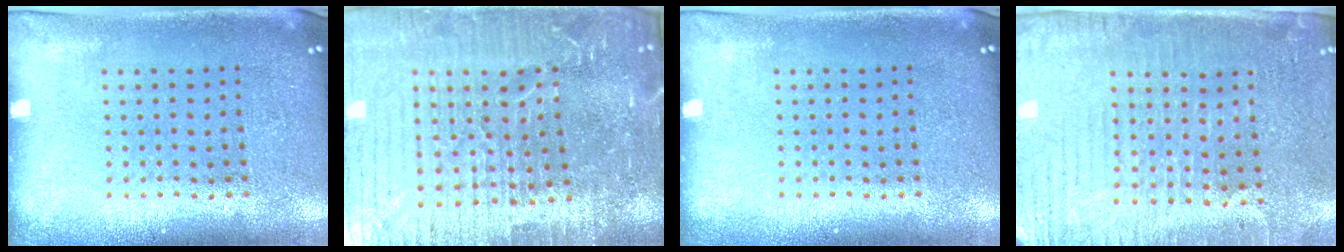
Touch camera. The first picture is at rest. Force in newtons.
{"total": 7.0, "press": 6.1, "slide": 3.5}
{"total": 0.0}
{"total": 3.2, "press": 2.9, "slide": 1.3}